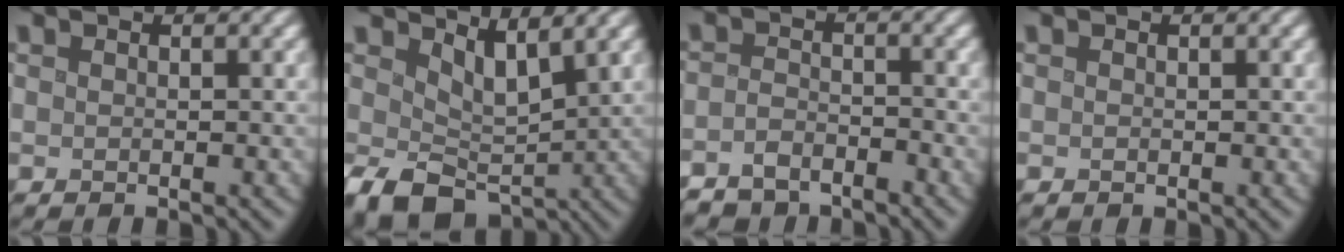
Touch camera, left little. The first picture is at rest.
{"total": 3.4, "force": [0.2, 2.2, 2.5], "torque": [-0.052, -0.016, 0.013]}
{"total": 3.3, "force": [-2.9, 1.4, 0.9], "torque": [-0.015, -0.001, -0.057]}
{"total": 0.0}